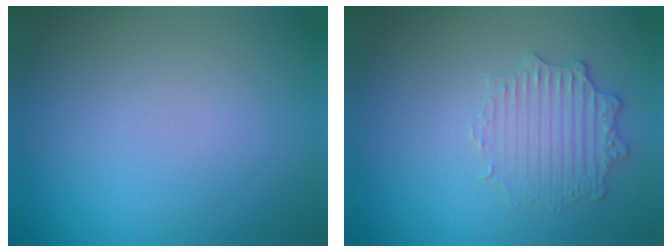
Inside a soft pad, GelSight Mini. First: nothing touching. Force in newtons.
{"total": 2.6, "press": 2.5, "slide": 0.7}